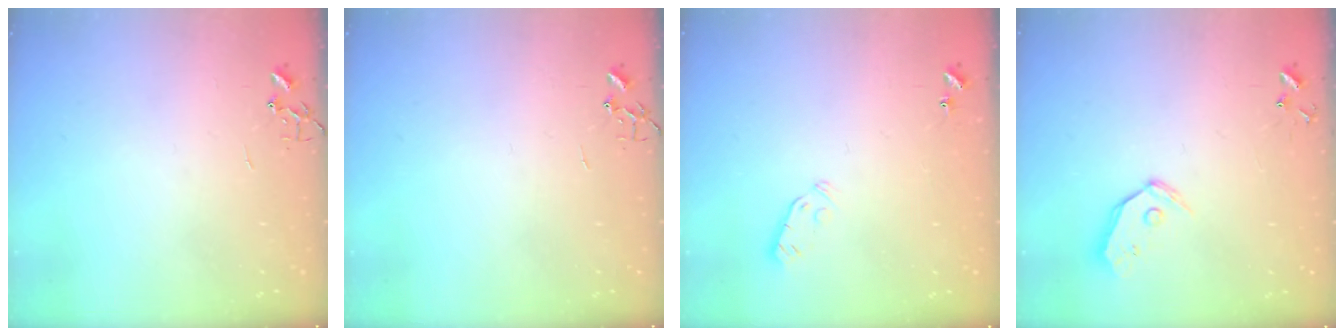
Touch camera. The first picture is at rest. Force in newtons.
{"total": 0.0}
{"total": 3.3, "press": 3.1, "slide": 1.0}
{"total": 7.7, "press": 7.6, "slide": 0.9}